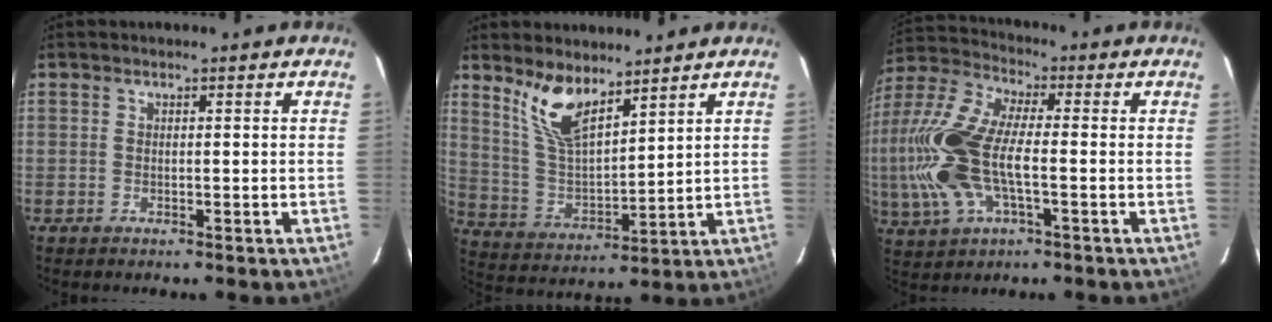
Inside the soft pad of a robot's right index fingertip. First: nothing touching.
{"total": 10.2, "force": [7.3, 3.5, 6.2], "torque": [-0.125, -0.001, 0.153]}
{"total": 19.3, "force": [-2.7, 8.6, 17.0], "torque": [-0.378, -0.001, -0.056]}